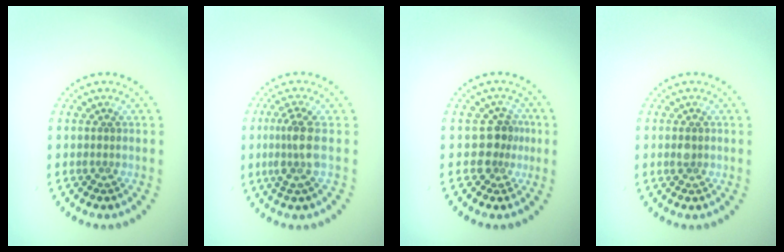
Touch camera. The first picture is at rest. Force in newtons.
{"total": 2.7, "press": 2.1, "slide": 1.7}
{"total": 2.4, "press": 1.8, "slide": 1.6}
{"total": 0.9, "press": 0.9, "slide": 0.0}